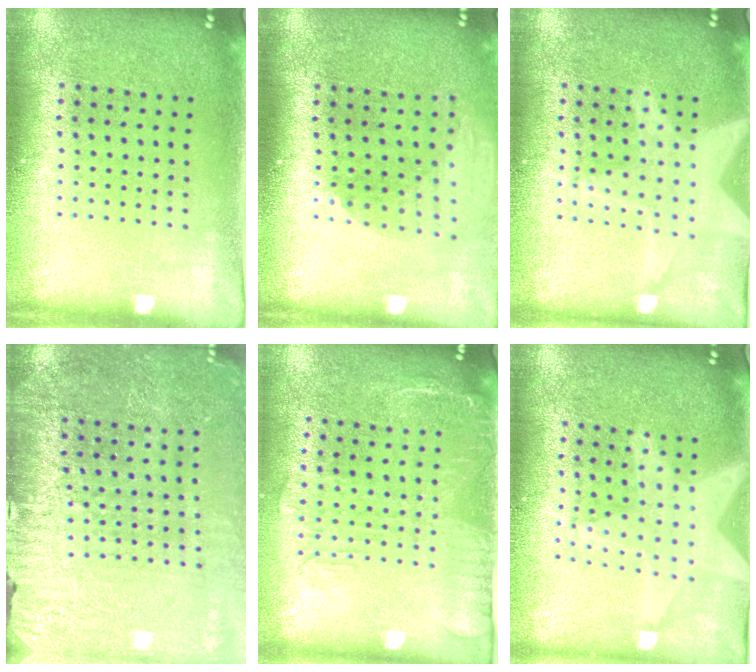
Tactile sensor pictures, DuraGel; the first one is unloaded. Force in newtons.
{"total": 1.9, "press": 1.5, "slide": 1.2}
{"total": 2.3, "press": 2.3, "slide": 0.3}
{"total": 2.9, "press": 2.9, "slide": 0.2}
{"total": 1.9, "press": 1.6, "slide": 1.0}
{"total": 2.3, "press": 1.9, "slide": 1.3}